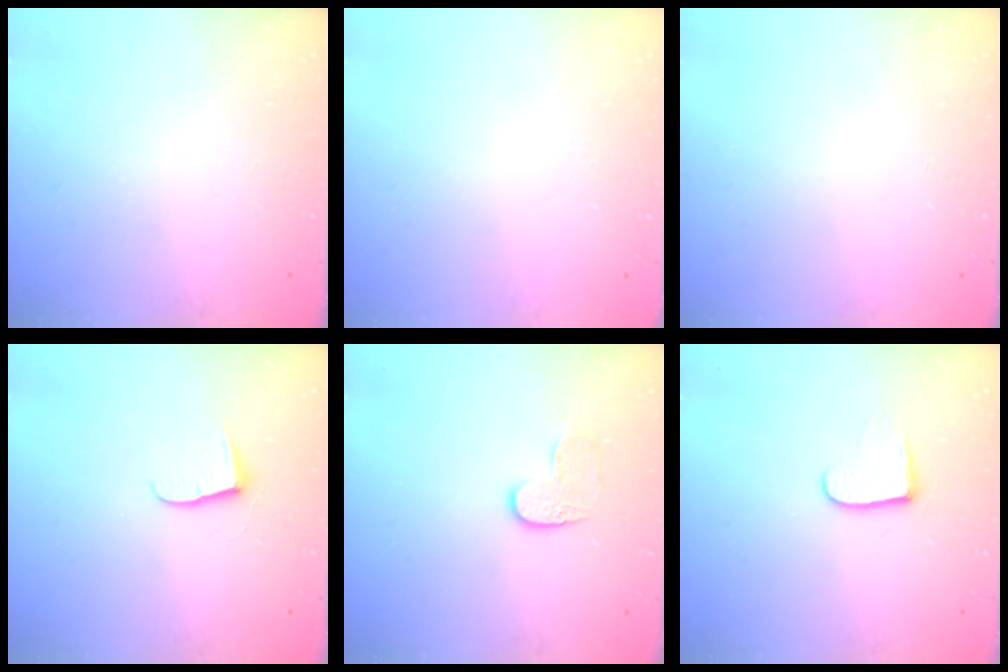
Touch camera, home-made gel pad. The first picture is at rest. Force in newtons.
{"total": 0.6, "press": 0.6, "slide": 0.2}
{"total": 0.0}
{"total": 6.2, "press": 6.2, "slide": 0.5}
{"total": 6.5, "press": 6.4, "slide": 0.5}
{"total": 6.9, "press": 6.9, "slide": 0.7}